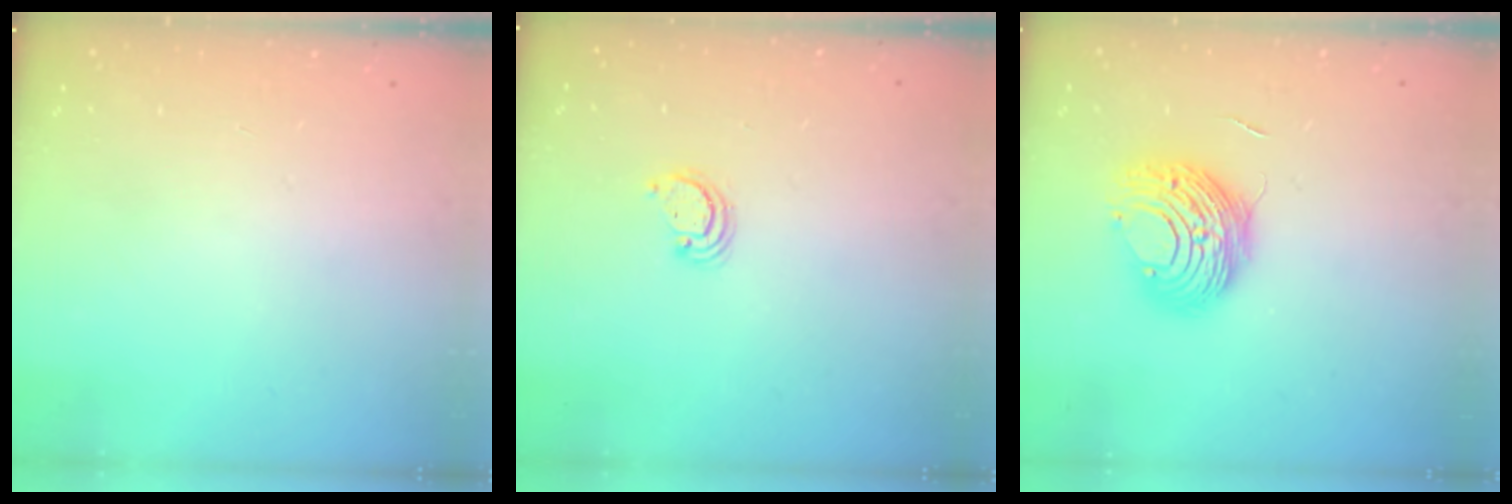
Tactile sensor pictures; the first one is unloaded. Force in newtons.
{"total": 2.3, "press": 2.3, "slide": 0.2}
{"total": 10.7, "press": 10.7, "slide": 0.6}